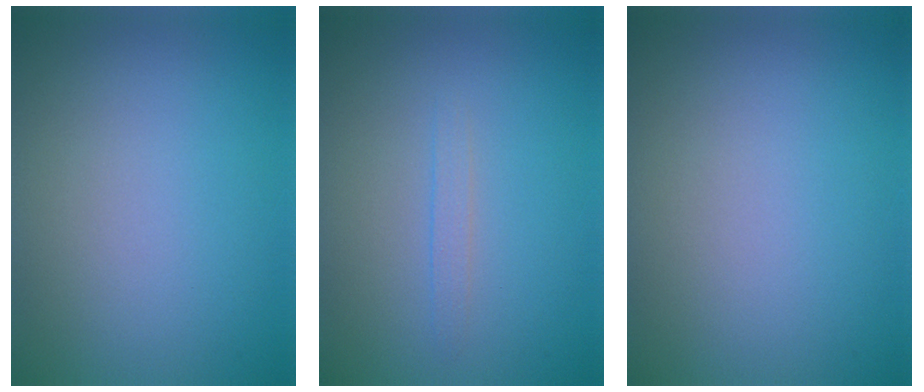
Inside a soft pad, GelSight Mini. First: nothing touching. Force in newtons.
{"total": 0.8, "press": 0.8, "slide": 0.2}
{"total": 0.0}